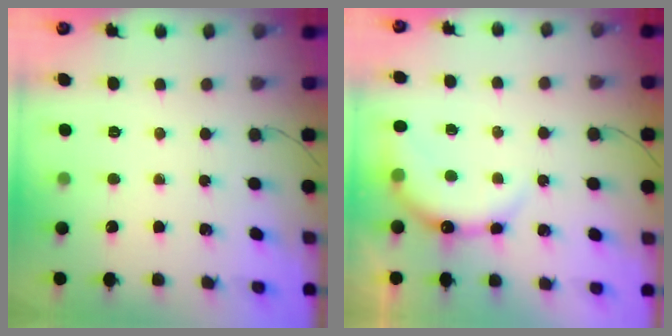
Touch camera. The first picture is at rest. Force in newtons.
{"total": 8.9, "press": 8.8, "slide": 0.8}